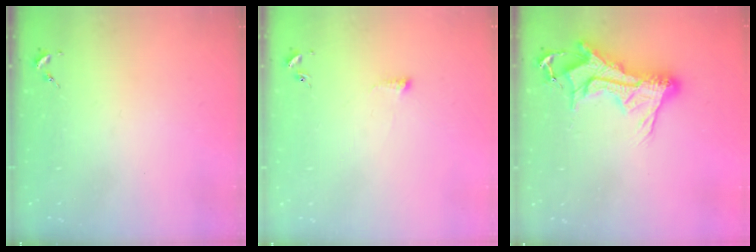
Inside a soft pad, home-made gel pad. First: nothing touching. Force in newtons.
{"total": 2.5, "press": 2.4, "slide": 0.5}
{"total": 17.8, "press": 17.8, "slide": 1.6}